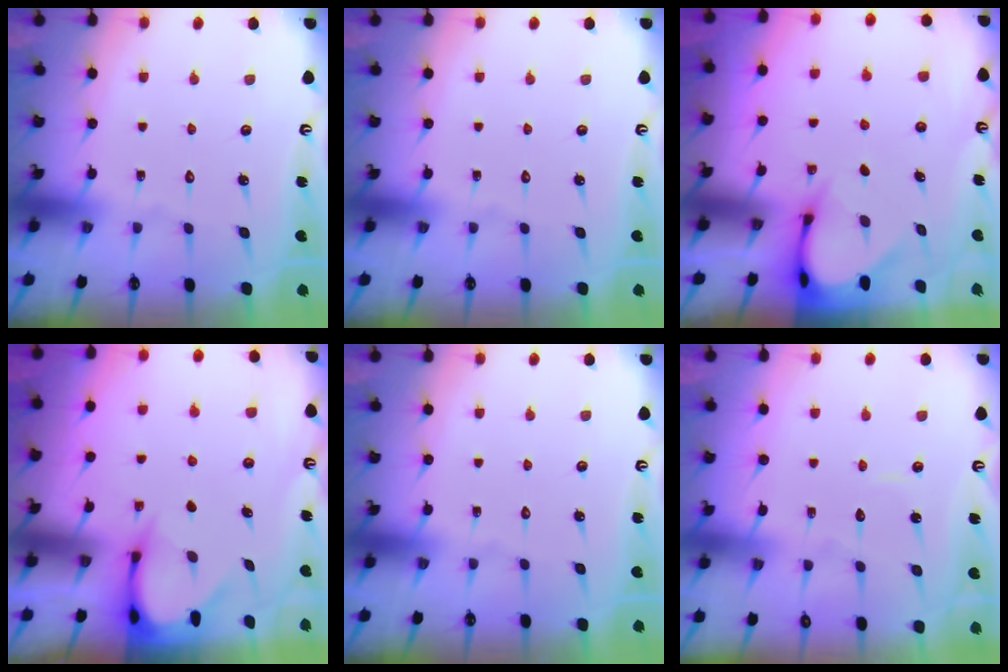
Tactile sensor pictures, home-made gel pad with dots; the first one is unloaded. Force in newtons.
{"total": 0.0}
{"total": 3.4, "press": 3.4, "slide": 0.3}
{"total": 3.4, "press": 3.4, "slide": 0.3}
{"total": 0.0}
{"total": 3.5, "press": 3.5, "slide": 0.2}